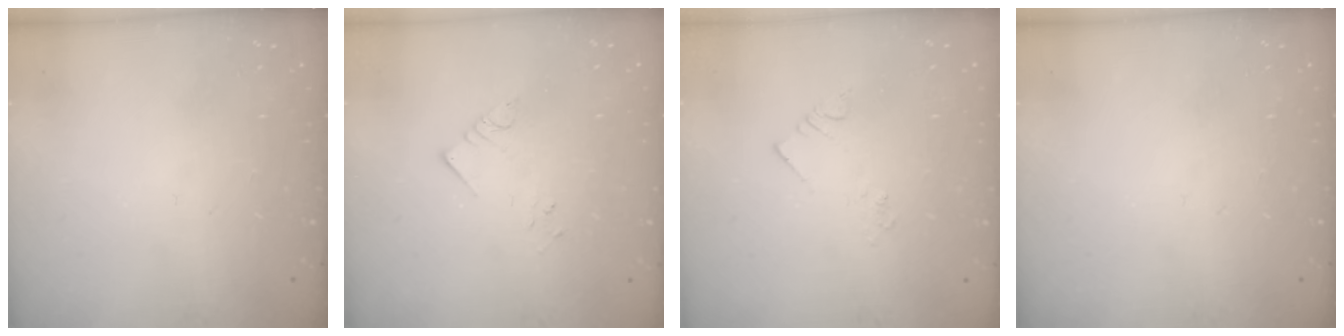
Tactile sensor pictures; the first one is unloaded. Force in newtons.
{"total": 3.9, "press": 3.9, "slide": 0.2}
{"total": 2.1, "press": 2.1, "slide": 0.3}
{"total": 0.0}